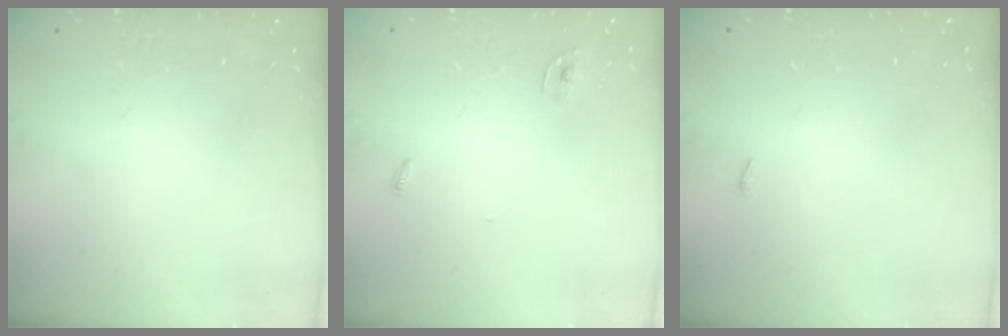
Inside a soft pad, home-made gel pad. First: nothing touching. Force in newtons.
{"total": 2.4, "press": 2.4, "slide": 0.2}
{"total": 6.7, "press": 1.4, "slide": 6.6}